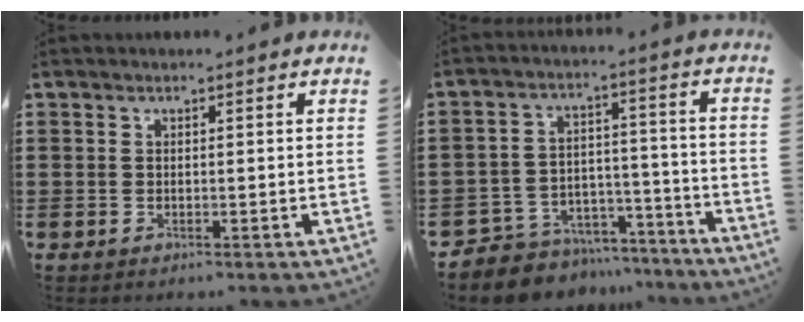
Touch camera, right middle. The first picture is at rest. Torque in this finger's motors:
{"motor_torque": [1.23, -0.90, 0.10, 0.04]}